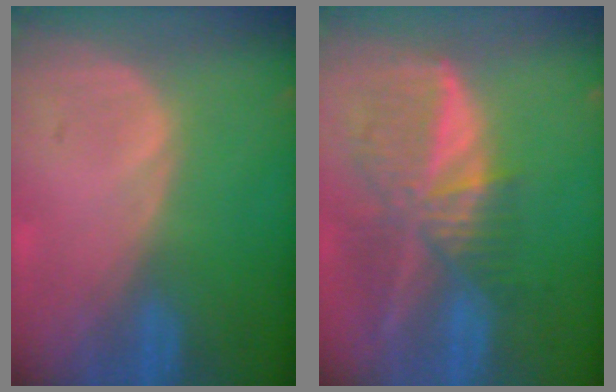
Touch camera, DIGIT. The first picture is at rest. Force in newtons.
{"total": 9.2, "press": 8.0, "slide": 4.6}